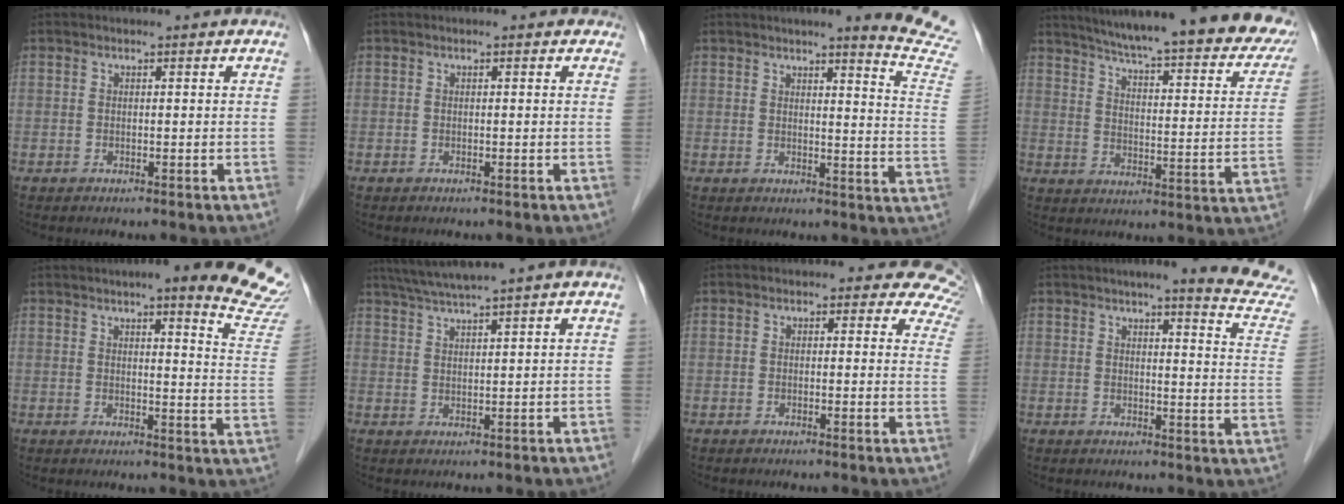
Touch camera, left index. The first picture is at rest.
{"total": 0.0}
{"total": 12.0, "force": [10.8, -1.3, 5.1], "torque": [-0.054, -0.088, 0.097]}
{"total": 29.5, "force": [24.7, 4.4, 15.5], "torque": [-0.215, -0.050, 0.297]}
{"total": 17.3, "force": [15.2, 1.1, 8.2], "torque": [-0.084, -0.065, 0.150]}
{"total": 5.8, "force": [4.6, -1.3, 3.3], "torque": [-0.062, 0.015, 0.085]}
{"total": 8.0, "force": [6.1, 4.2, 3.0], "torque": [0.004, -0.008, 0.028]}
{"total": 13.3, "force": [12.3, -1.1, 4.9], "torque": [-0.053, -0.083, 0.122]}